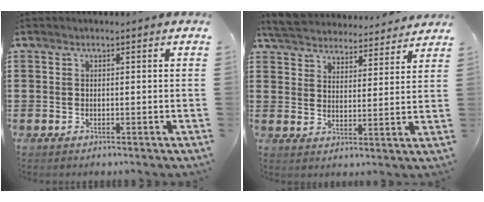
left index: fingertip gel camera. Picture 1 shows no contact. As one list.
[{"total": 5.4, "force": [5.4, 0.6, 0.3], "torque": [-0.035, -0.032, 0.093]}]